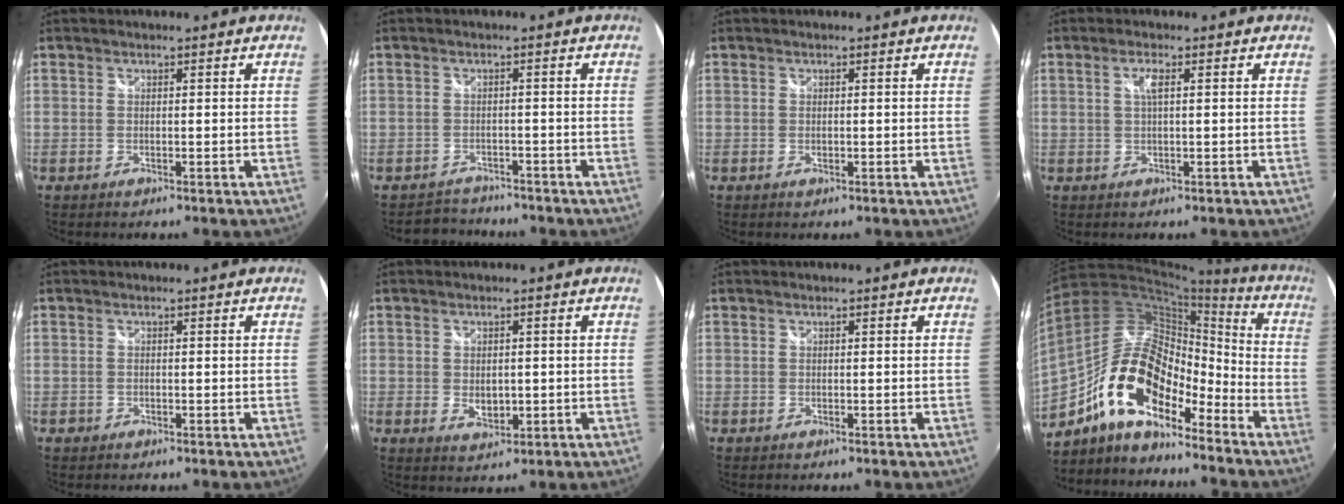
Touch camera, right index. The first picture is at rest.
{"total": 3.9, "force": [-3.3, 2.0, -0.5], "torque": [-0.005, 0.010, -0.057]}
{"total": 0.7, "force": [-0.1, 0.4, 0.6], "torque": [-0.012, -0.001, -0.001]}
{"total": 2.1, "force": [0.5, 0.2, 2.0], "torque": [-0.038, 0.002, 0.008]}
{"total": 0.7, "force": [-0.3, 0.6, 0.1], "torque": [-0.003, -0.002, -0.005]}
{"total": 3.8, "force": [-0.4, 2.8, 2.7], "torque": [-0.042, -0.007, -0.002]}
{"total": 0.0}
{"total": 16.9, "force": [-10.9, 7.3, 10.6], "torque": [-0.198, 0.008, -0.213]}